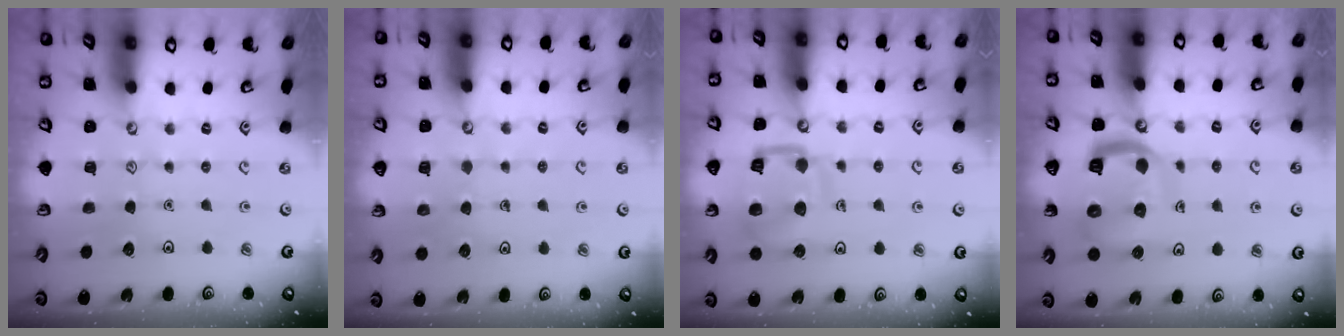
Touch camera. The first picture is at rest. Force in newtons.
{"total": 3.9, "press": 3.8, "slide": 0.3}
{"total": 12.5, "press": 12.5, "slide": 1.3}
{"total": 11.9, "press": 11.8, "slide": 1.2}